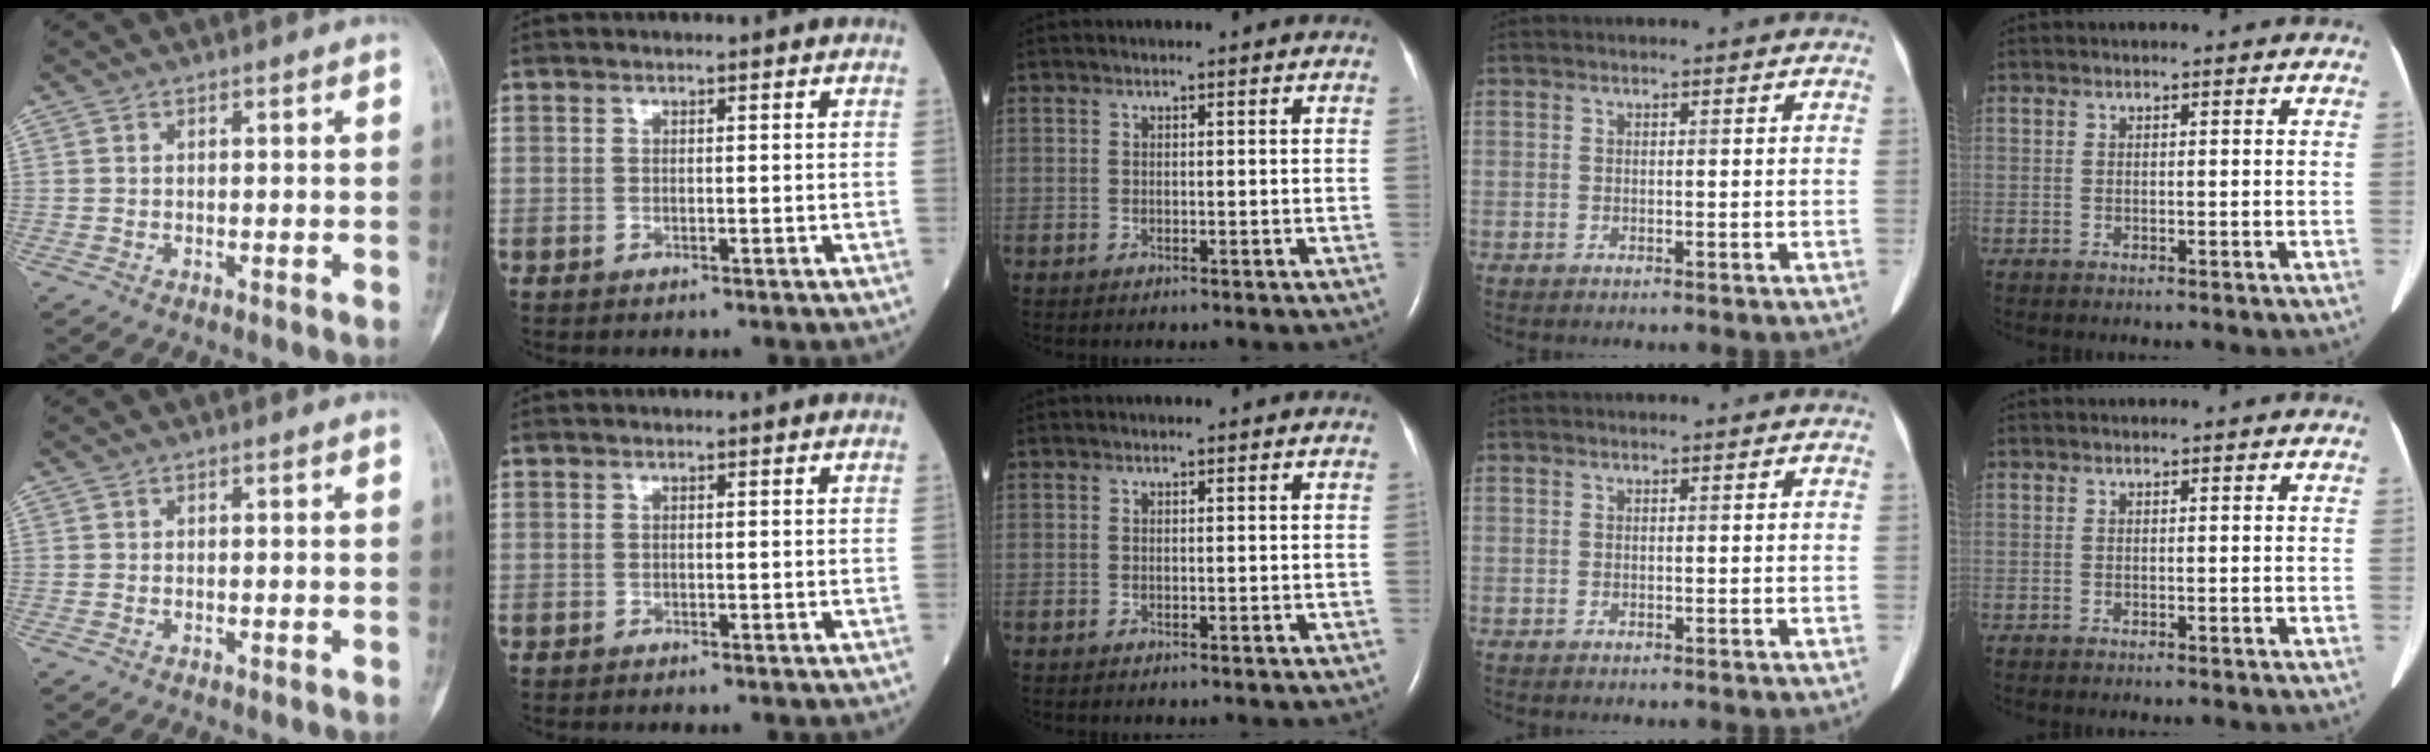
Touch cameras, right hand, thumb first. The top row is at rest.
{}